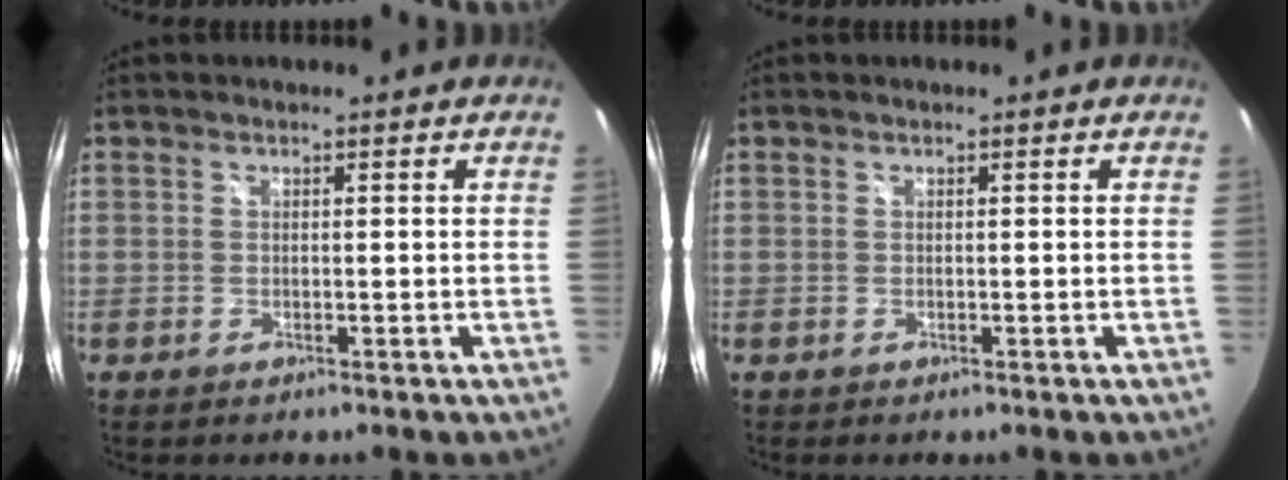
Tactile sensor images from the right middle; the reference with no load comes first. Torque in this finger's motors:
{"motor_torque": [0.34, -0.20, 0.03, 0.01]}